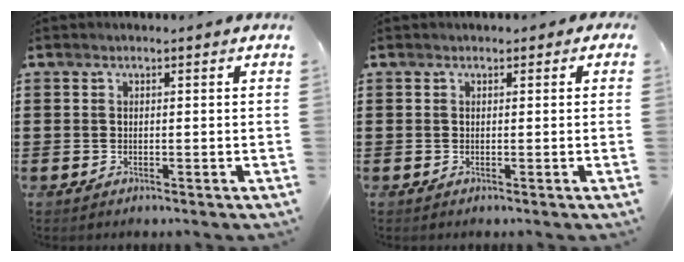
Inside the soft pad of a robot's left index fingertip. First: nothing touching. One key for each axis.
{"total": 0.6, "fx": 0.2, "fy": 0.5, "fz": 0.2, "tx": -0.005, "ty": 0.006, "tz": 0.003}